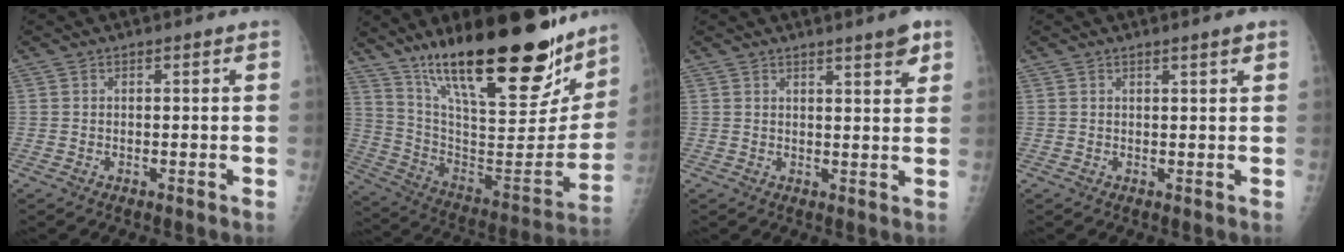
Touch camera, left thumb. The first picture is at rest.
{"total": 33.4, "force": [22.0, 9.5, 23.2], "torque": [-0.340, -0.071, 0.361]}
{"total": 4.4, "force": [3.0, 0.7, 3.1], "torque": [-0.036, -0.019, 0.040]}
{"total": 1.5, "force": [1.1, 0.0, 1.0], "torque": [-0.011, -0.007, 0.017]}